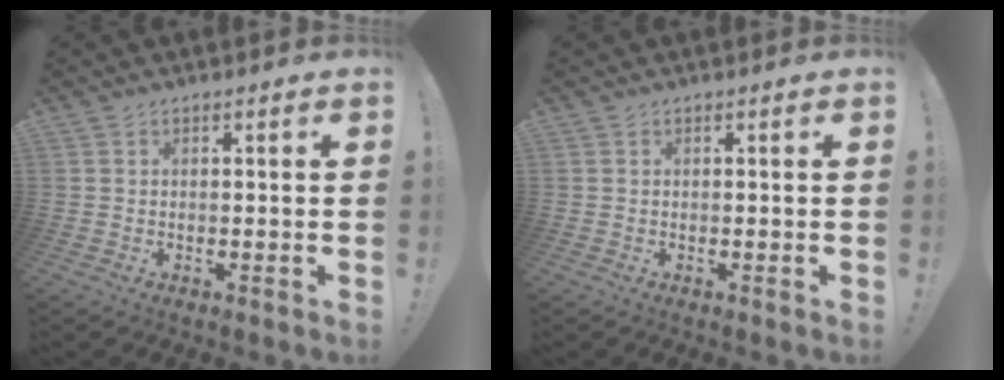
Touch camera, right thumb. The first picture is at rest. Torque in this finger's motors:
{"motor_torque": [0.00, 0.00, 0.00, 0.00, 0.00]}